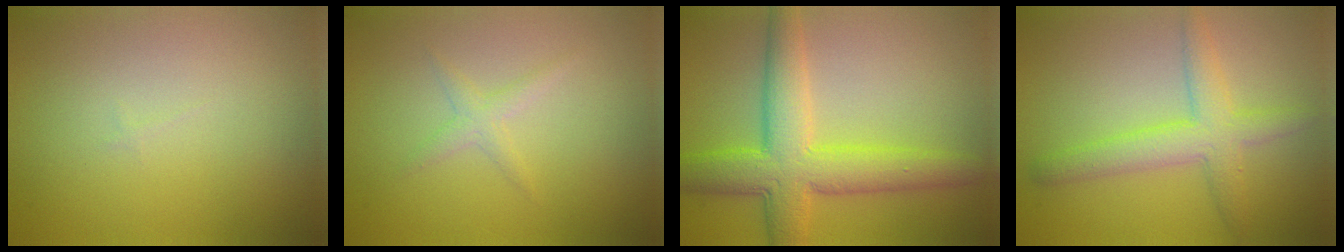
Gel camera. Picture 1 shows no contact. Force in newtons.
{"total": 1.8, "press": 1.8, "slide": 0.1}
{"total": 7.2, "press": 7.2, "slide": 0.3}
{"total": 4.0, "press": 3.9, "slide": 0.2}